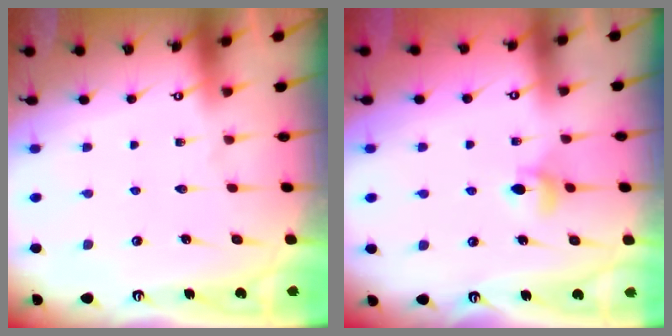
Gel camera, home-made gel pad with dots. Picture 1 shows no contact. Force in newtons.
{"total": 4.9, "press": 4.9, "slide": 0.5}